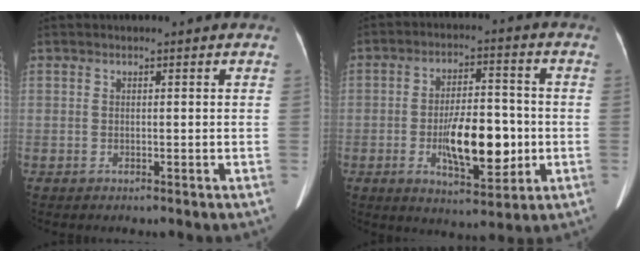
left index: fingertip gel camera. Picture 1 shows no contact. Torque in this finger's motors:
{"motor_torque": [0.56, -0.01, 0.29, 0.08]}